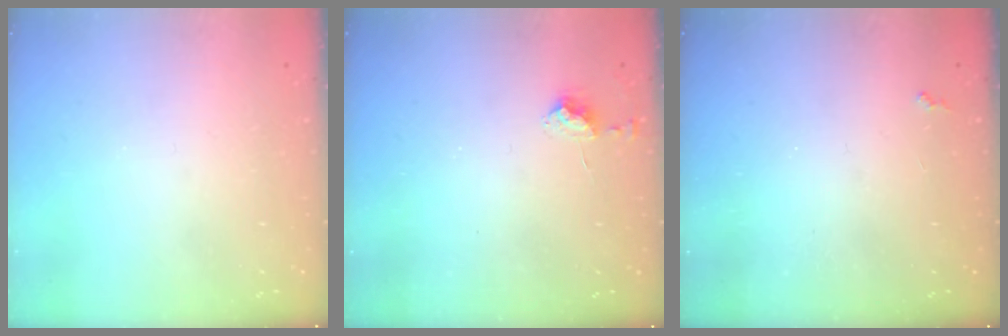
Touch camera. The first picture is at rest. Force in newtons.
{"total": 6.6, "press": 6.6, "slide": 0.9}
{"total": 2.3, "press": 2.2, "slide": 0.4}